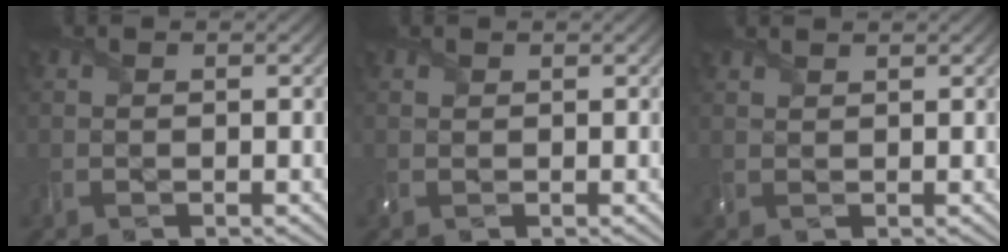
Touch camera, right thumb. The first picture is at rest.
{"total": 0.6, "force": [0.5, 0.4, 0.1], "torque": [-0.007, 0.001, 0.010]}
{"total": 1.1, "force": [1.1, 0.2, 0.3], "torque": [-0.015, 0.003, 0.024]}